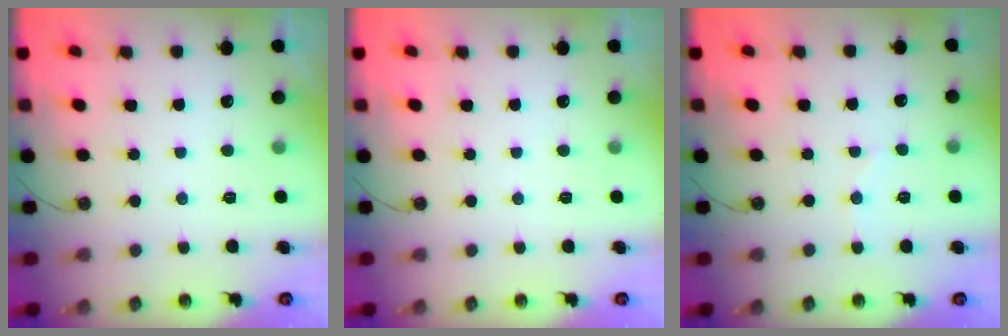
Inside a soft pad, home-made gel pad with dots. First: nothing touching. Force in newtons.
{"total": 0.0}
{"total": 5.0, "press": 5.0, "slide": 0.4}